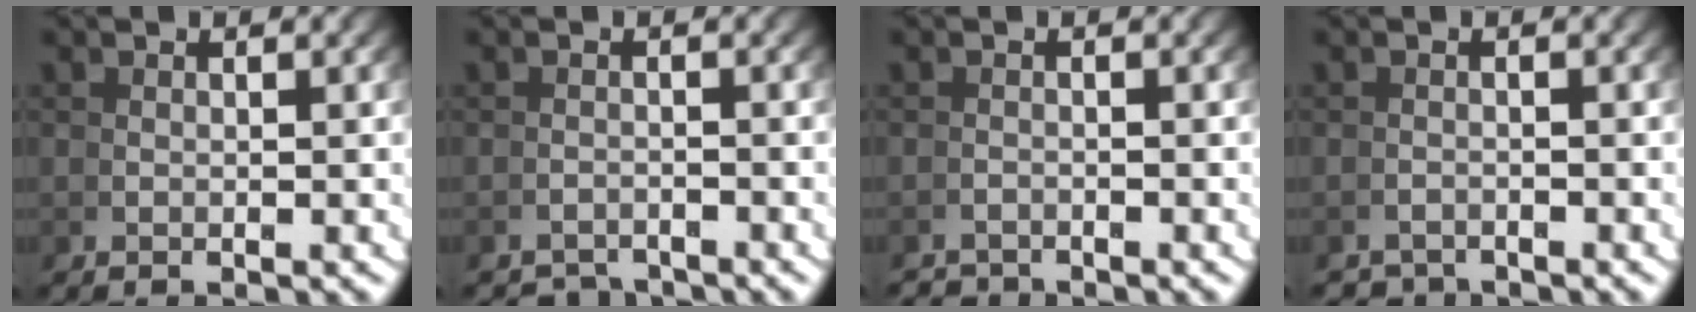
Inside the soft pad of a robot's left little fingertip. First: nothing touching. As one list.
[{"total": 2.9, "force": [-2.9, -0.1, -0.3], "torque": [0.018, -0.010, -0.046]}, {"total": 1.9, "force": [-1.7, -0.6, -0.7], "torque": [0.018, -0.008, -0.028]}, {"total": 2.1, "force": [-2.0, -0.2, -0.7], "torque": [0.019, -0.010, -0.033]}]